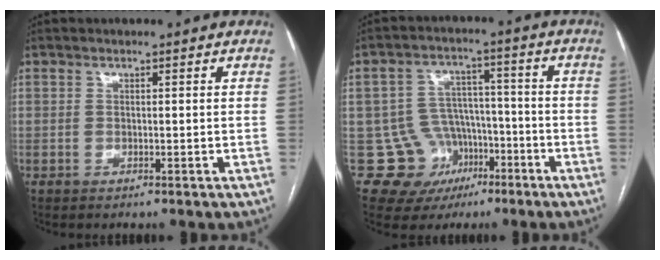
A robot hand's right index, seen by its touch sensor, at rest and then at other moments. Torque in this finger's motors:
{"motor_torque": [-0.10, 0.00, -0.42, -0.18]}